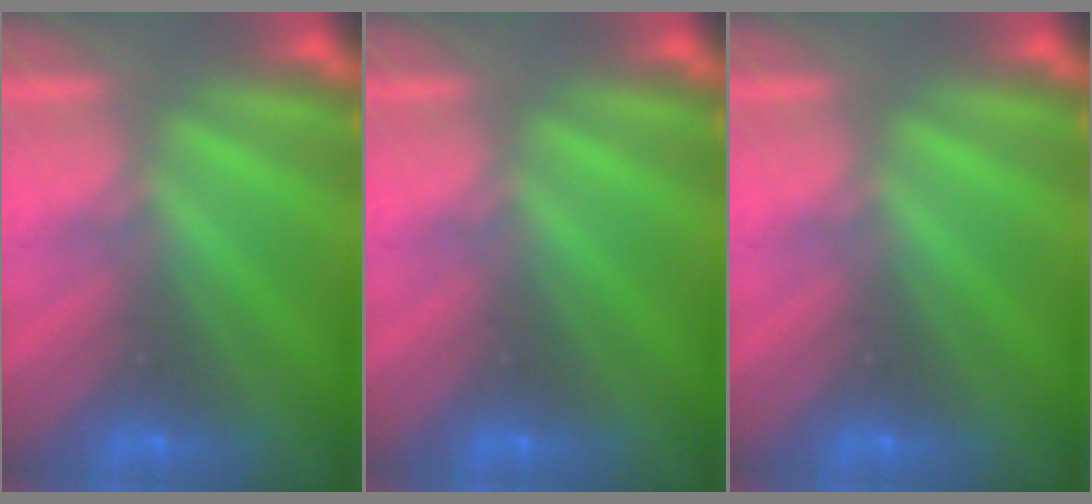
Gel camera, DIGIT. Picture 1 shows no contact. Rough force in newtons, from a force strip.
{"total": 0.0}
{"total": 0.0}